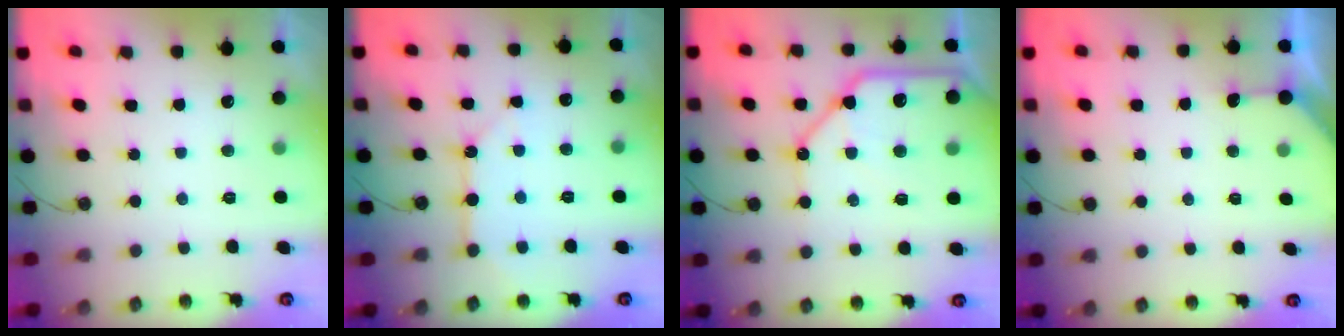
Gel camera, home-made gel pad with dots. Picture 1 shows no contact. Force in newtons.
{"total": 8.7, "press": 8.7, "slide": 0.8}
{"total": 17.0, "press": 16.9, "slide": 2.4}
{"total": 3.0, "press": 2.9, "slide": 0.4}